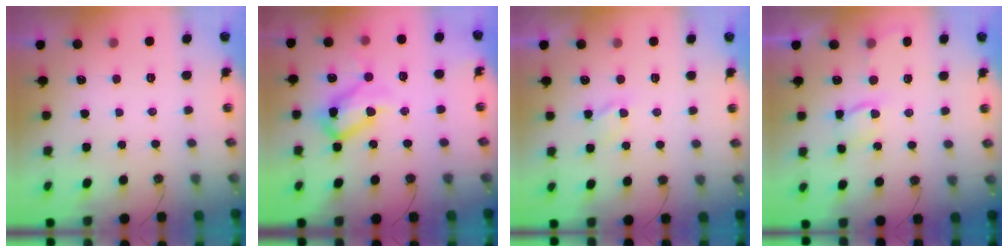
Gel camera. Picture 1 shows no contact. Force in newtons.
{"total": 15.3, "press": 15.2, "slide": 1.2}
{"total": 2.2, "press": 2.1, "slide": 0.4}
{"total": 4.9, "press": 4.8, "slide": 0.8}